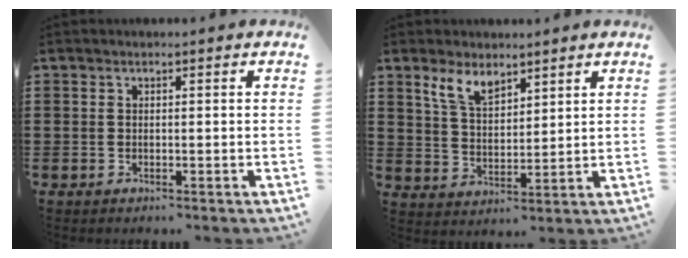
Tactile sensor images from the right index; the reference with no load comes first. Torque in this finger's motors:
{"motor_torque": [0.53, 0.22, 0.18, 0.12]}